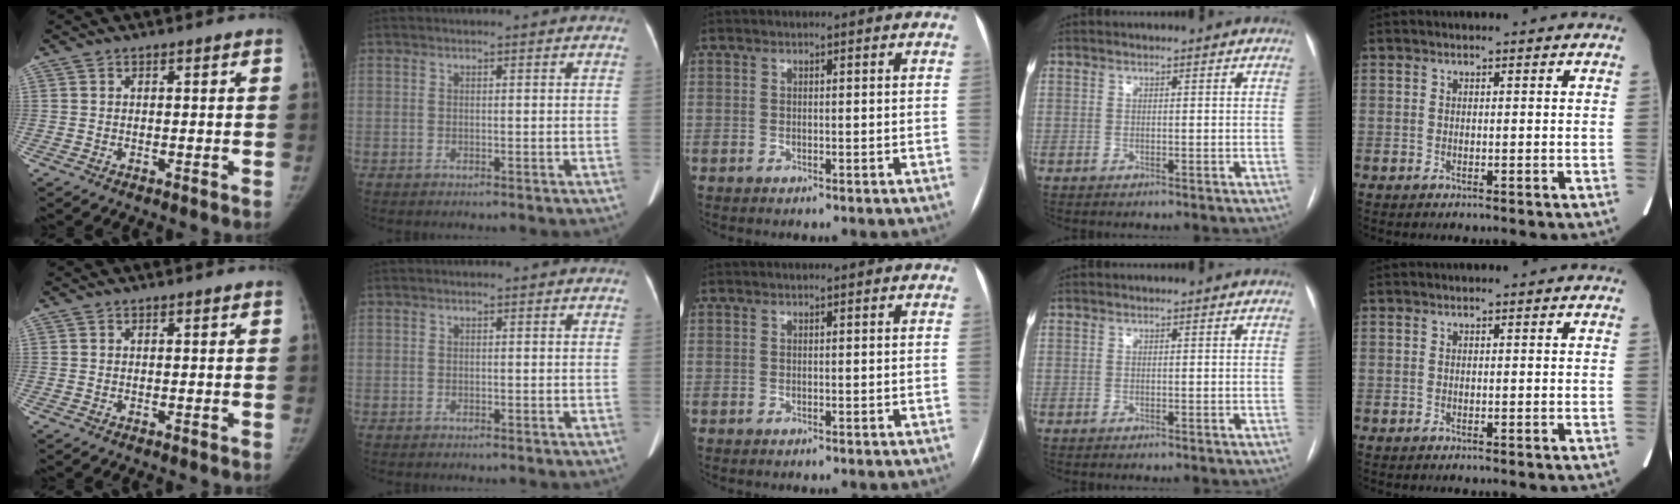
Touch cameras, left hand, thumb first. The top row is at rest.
{}